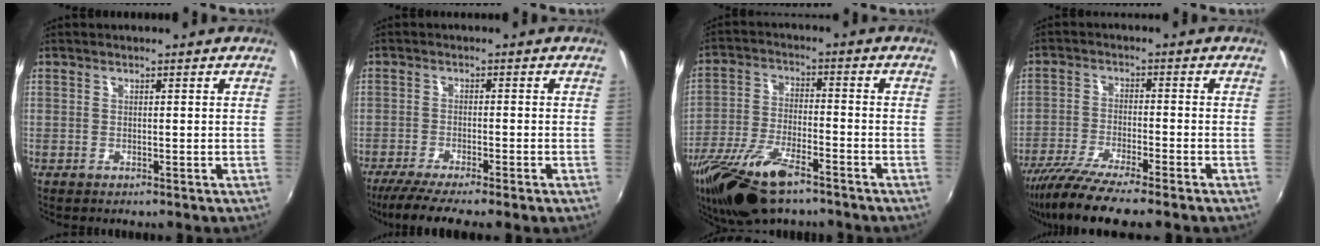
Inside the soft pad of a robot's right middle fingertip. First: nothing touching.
{"total": 7.3, "force": [-5.9, -0.4, 4.2], "torque": [-0.093, -0.024, -0.101]}
{"total": 17.4, "force": [-12.1, 5.8, 11.2], "torque": [-0.238, -0.040, -0.224]}
{"total": 10.4, "force": [-8.5, 0.3, 6.1], "torque": [-0.133, -0.033, -0.149]}